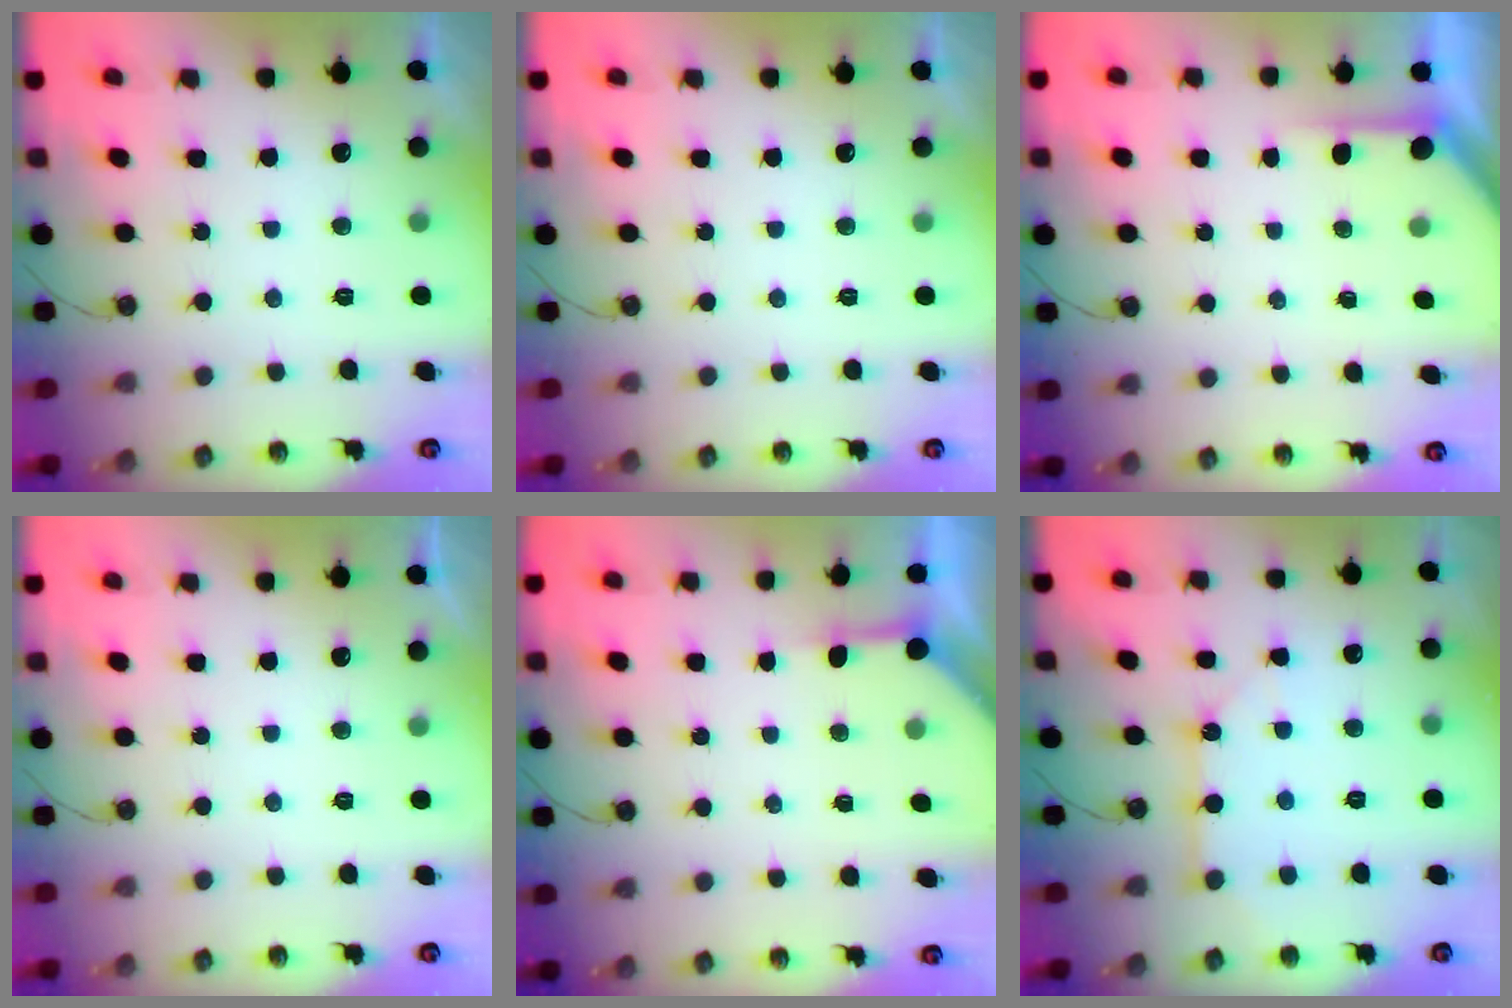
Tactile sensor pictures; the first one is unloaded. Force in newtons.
{"total": 0.0}
{"total": 2.8, "press": 2.8, "slide": 0.2}
{"total": 0.0}
{"total": 3.8, "press": 3.7, "slide": 0.4}
{"total": 7.3, "press": 7.3, "slide": 0.6}